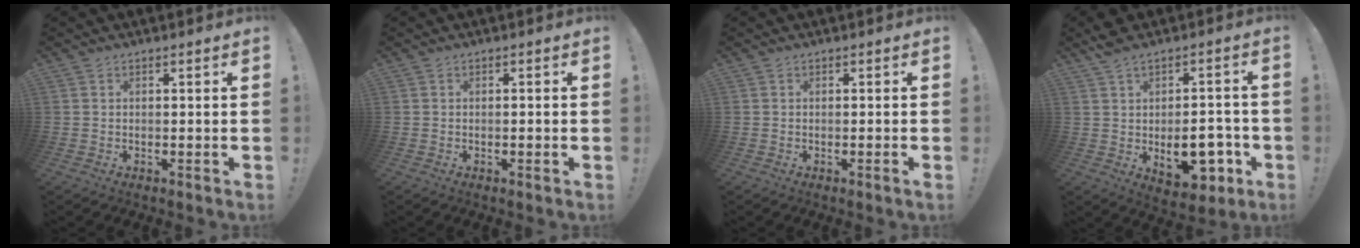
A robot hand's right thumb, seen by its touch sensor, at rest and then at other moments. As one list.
[{"total": 0.9, "force": [-0.5, 0.0, 0.8], "torque": [-0.021, 0.002, -0.007]}, {"total": 1.0, "force": [-0.4, -0.4, 0.8], "torque": [-0.021, 0.001, -0.008]}, {"total": 14.3, "force": [-2.0, 7.9, 11.7], "torque": [-0.167, 0.018, -0.022]}]